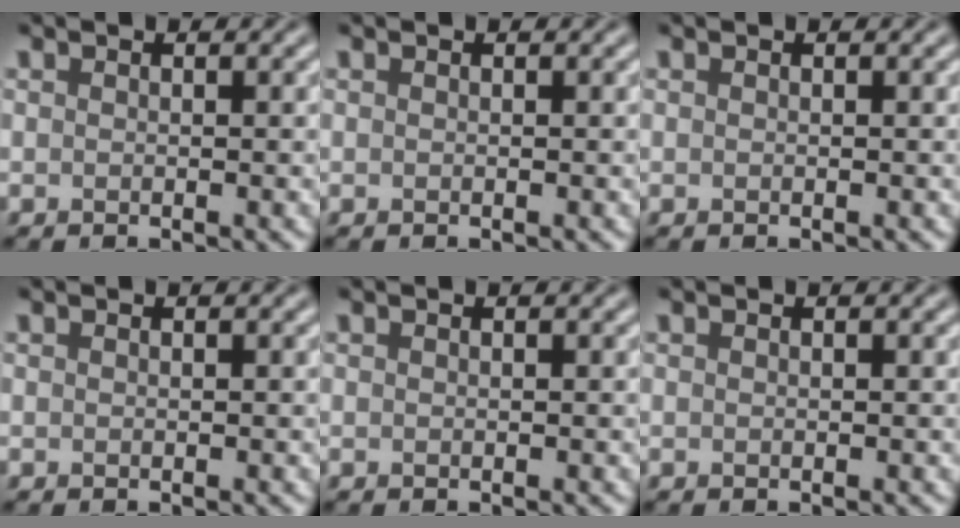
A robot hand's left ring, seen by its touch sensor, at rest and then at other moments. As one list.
[{"total": 0.0}, {"total": 0.0}, {"total": 0.0}, {"total": 0.0}, {"total": 0.0}]